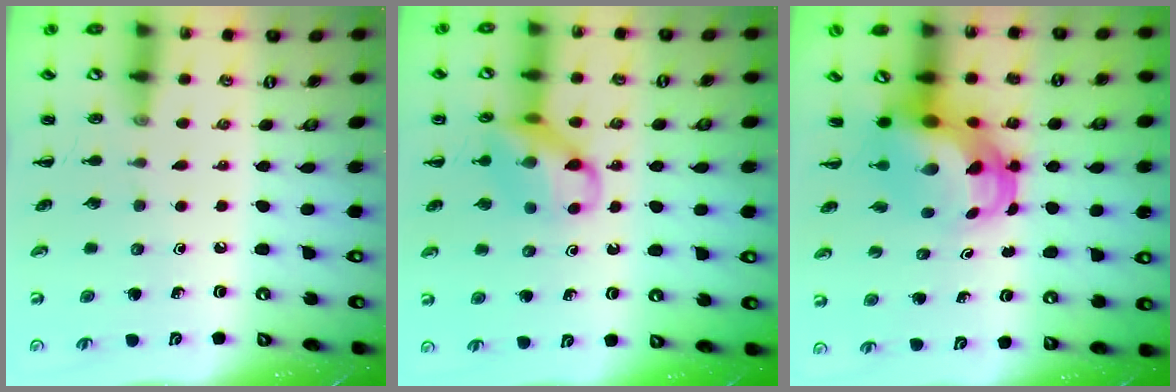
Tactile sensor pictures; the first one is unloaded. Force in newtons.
{"total": 12.4, "press": 12.3, "slide": 1.6}
{"total": 6.8, "press": 6.7, "slide": 1.1}